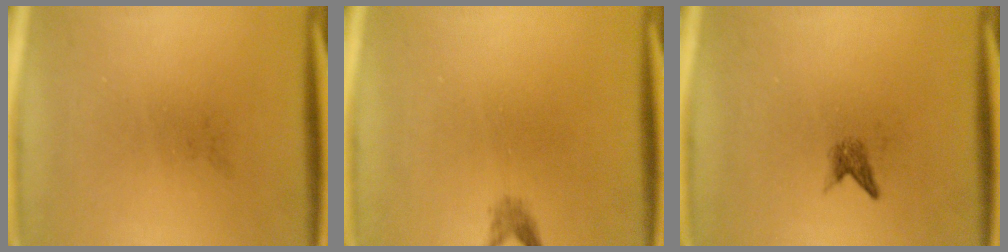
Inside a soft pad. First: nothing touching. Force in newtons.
{"total": 1.2}
{"total": 1.3}